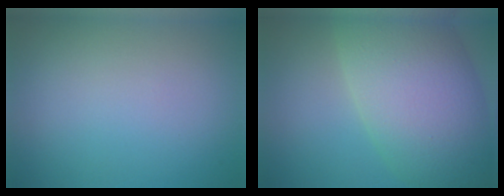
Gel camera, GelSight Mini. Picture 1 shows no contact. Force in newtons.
{"total": 11.5, "press": 11.5, "slide": 0.8}